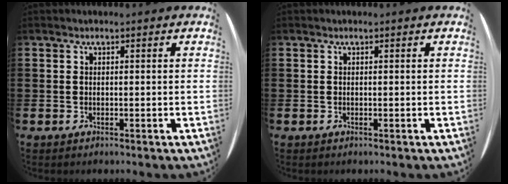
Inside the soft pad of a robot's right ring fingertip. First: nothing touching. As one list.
[{"total": 0.0}]